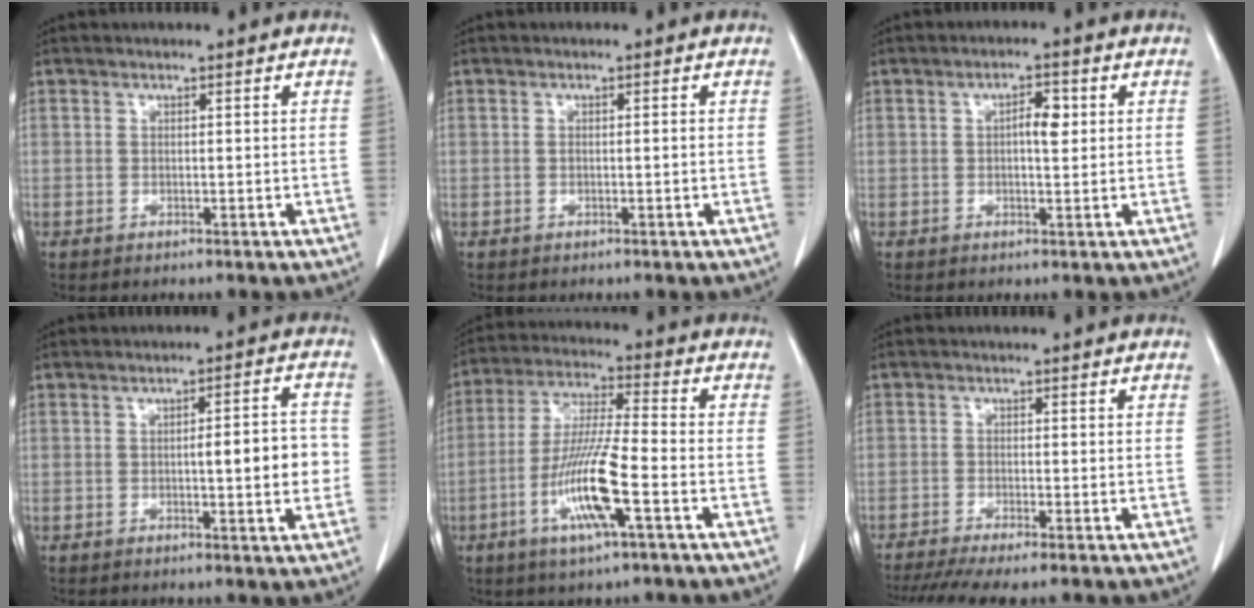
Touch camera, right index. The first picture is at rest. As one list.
[{"total": 0.9, "force": [-0.1, 0.1, 0.9], "torque": [-0.021, 0.002, 0.002]}, {"total": 3.2, "force": [0.5, 1.0, 3.0], "torque": [-0.051, 0.004, 0.007]}, {"total": 6.8, "force": [-0.6, 1.2, 6.7], "torque": [-0.091, 0.012, -0.007]}, {"total": 12.4, "force": [-4.4, 0.7, 11.6], "torque": [-0.235, -0.011, -0.084]}, {"total": 8.0, "force": [-6.3, 0.3, 4.8], "torque": [-0.072, -0.013, -0.100]}]